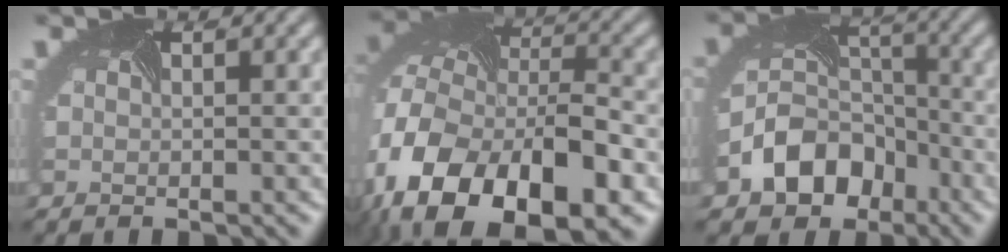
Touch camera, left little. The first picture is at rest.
{"total": 17.7, "force": [-8.5, 11.1, 10.9], "torque": [-0.250, -0.018, -0.127]}
{"total": 6.8, "force": [-3.6, 5.1, 2.5], "torque": [-0.047, 0.005, -0.076]}